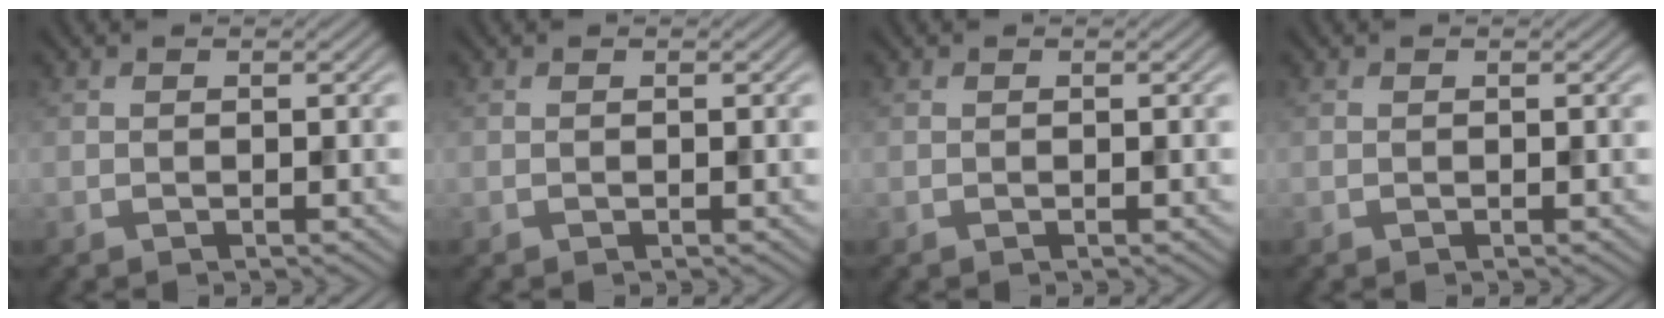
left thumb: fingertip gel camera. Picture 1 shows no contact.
{"total": 0.0}
{"total": 0.0}
{"total": 0.0}